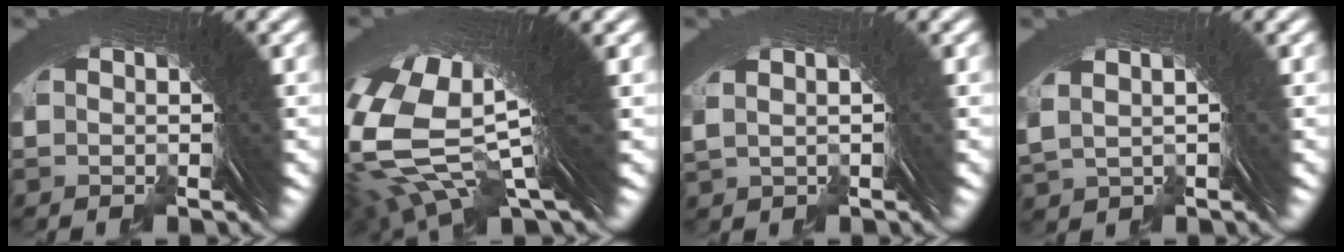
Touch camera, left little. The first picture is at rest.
{"total": 17.1, "force": [4.5, 9.1, 13.8], "torque": [-0.268, -0.012, 0.076]}
{"total": 0.5, "force": [0.1, 0.3, 0.4], "torque": [-0.007, 0.000, 0.010]}
{"total": 1.5, "force": [0.3, 1.2, 1.0], "torque": [-0.028, -0.006, 0.017]}